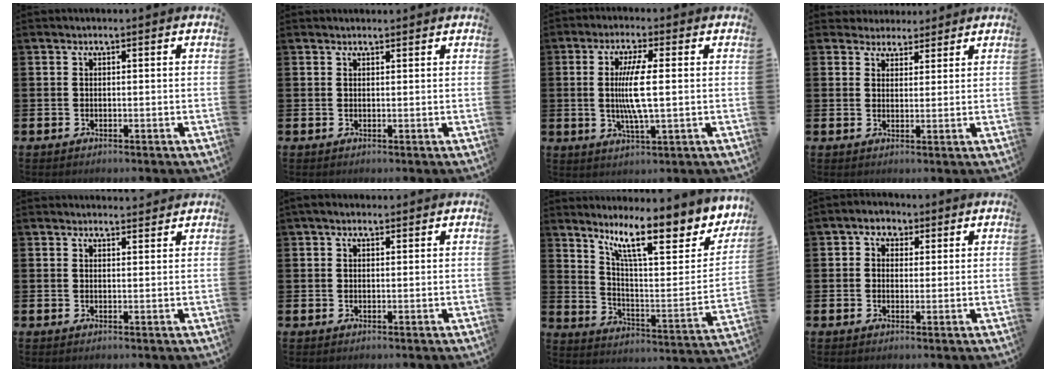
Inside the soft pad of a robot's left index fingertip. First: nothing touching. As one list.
[{"total": 1.0, "force": [0.9, 0.2, 0.0], "torque": [0.016, -0.003, 0.014]}, {"total": 6.6, "force": [0.6, 0.8, 6.5], "torque": [-0.127, -0.006, 0.005]}, {"total": 3.2, "force": [2.9, 1.4, -0.4], "torque": [0.002, -0.016, 0.051]}, {"total": 1.9, "force": [1.9, 0.2, -0.1], "torque": [0.015, -0.014, 0.031]}, {"total": 2.0, "force": [1.4, 1.1, 0.9], "torque": [-0.014, 0.007, 0.024]}, {"total": 12.5, "force": [9.1, 3.3, 7.9], "torque": [-0.143, -0.063, 0.148]}, {"total": 2.7, "force": [1.5, 2.2, 0.3], "torque": [-0.010, 0.002, 0.022]}]